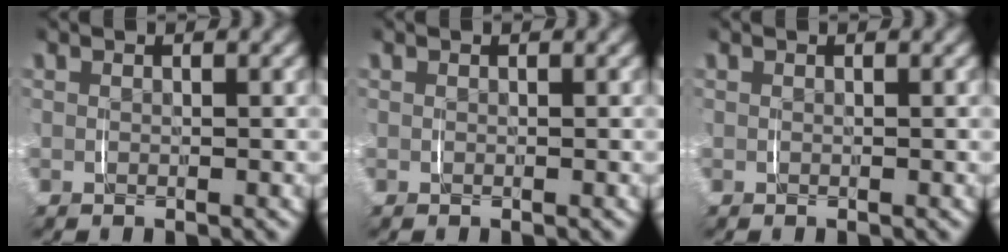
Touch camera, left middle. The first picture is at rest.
{"total": 0.0}
{"total": 0.0}